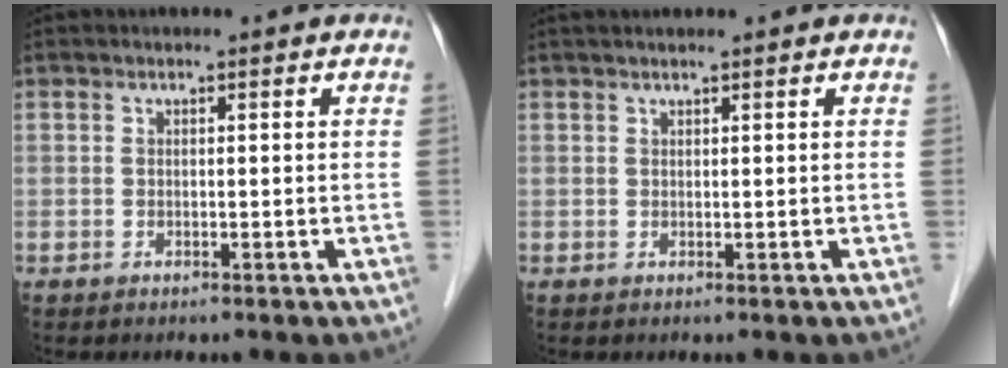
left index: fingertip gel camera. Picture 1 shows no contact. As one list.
[{"total": 1.7, "force": [1.5, 0.0, 0.9], "torque": [-0.010, 0.020, 0.027]}]